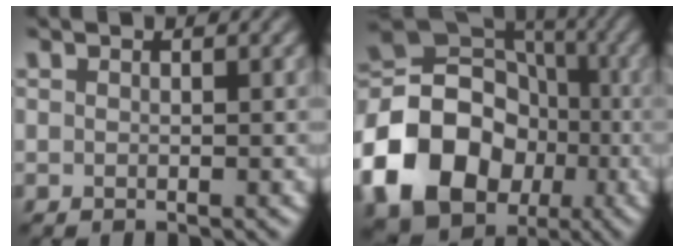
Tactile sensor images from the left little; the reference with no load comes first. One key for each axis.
{"total": 15.7, "fx": -5.0, "fy": 12.8, "fz": 7.7, "tx": -0.169, "ty": 0.003, "tz": -0.109}